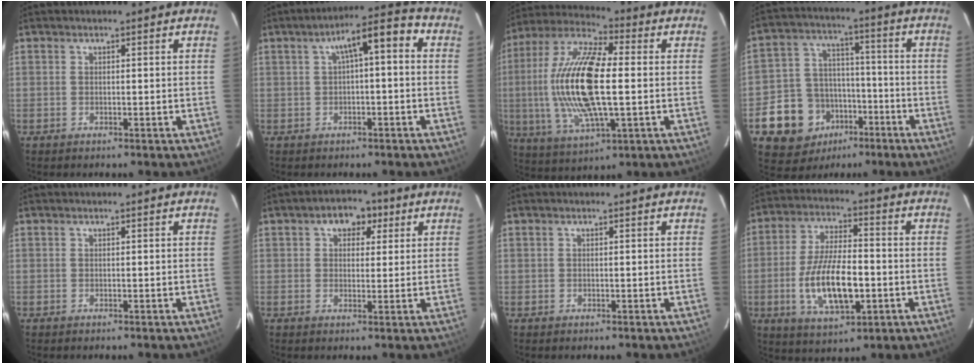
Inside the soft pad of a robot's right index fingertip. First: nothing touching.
{"total": 7.8, "force": [0.8, 2.3, 7.4], "torque": [-0.118, 0.039, 0.021]}
{"total": 20.3, "force": [-0.1, 6.9, 19.1], "torque": [-0.386, 0.003, -0.004]}
{"total": 14.4, "force": [-7.1, 11.4, 5.1], "torque": [-0.135, 0.038, -0.095]}
{"total": 0.0}
{"total": 5.9, "force": [2.5, 4.1, 3.3], "torque": [-0.048, 0.019, 0.034]}
{"total": 0.0}
{"total": 14.1, "force": [-3.4, 5.6, 12.4], "torque": [-0.250, -0.005, -0.054]}